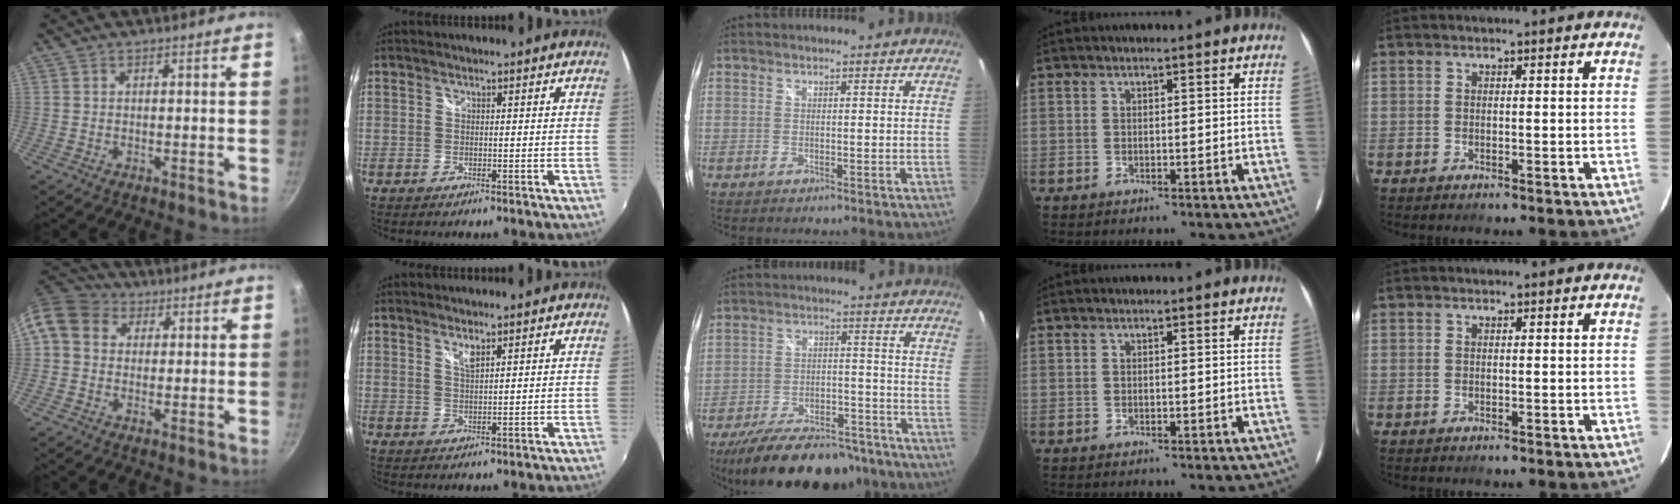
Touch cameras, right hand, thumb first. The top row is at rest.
{"thumb": {"total": 10.6, "force": [2.8, 8.6, 5.4], "torque": [-0.097, 0.020, 0.034]}, "index": {"total": 2.1, "force": [1.5, 0.4, 1.4], "torque": [-0.026, -0.001, 0.024]}, "middle": {"total": 21.5, "force": [-17.7, 7.8, 9.3], "torque": [-0.177, 0.003, -0.244]}}